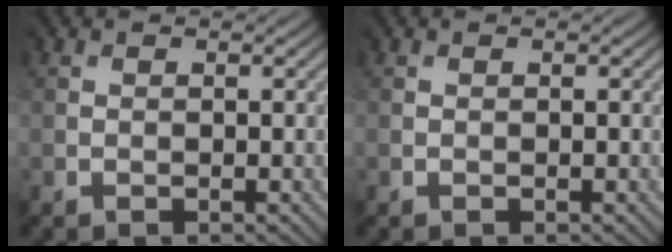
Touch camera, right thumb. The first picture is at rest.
{"total": 0.0}